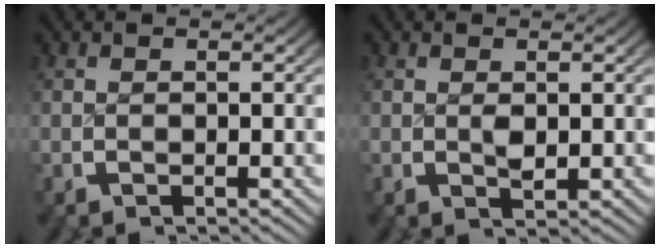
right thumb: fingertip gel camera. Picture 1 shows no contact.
{"total": 1.2, "force": [0.2, 0.7, 1.0], "torque": [-0.017, -0.008, 0.009]}